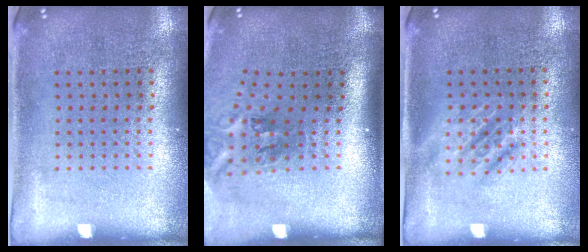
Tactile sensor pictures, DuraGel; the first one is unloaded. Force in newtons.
{"total": 2.2, "press": 1.3, "slide": 1.8}
{"total": 1.2, "press": 1.1, "slide": 0.5}